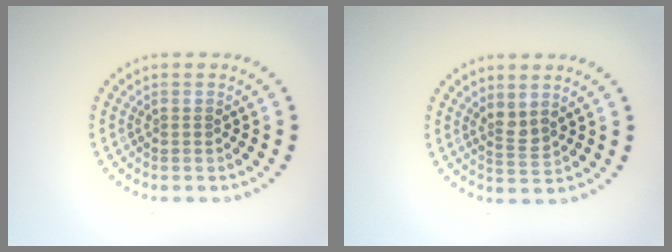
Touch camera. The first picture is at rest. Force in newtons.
{"total": 1.7, "press": 1.3, "slide": 1.1}